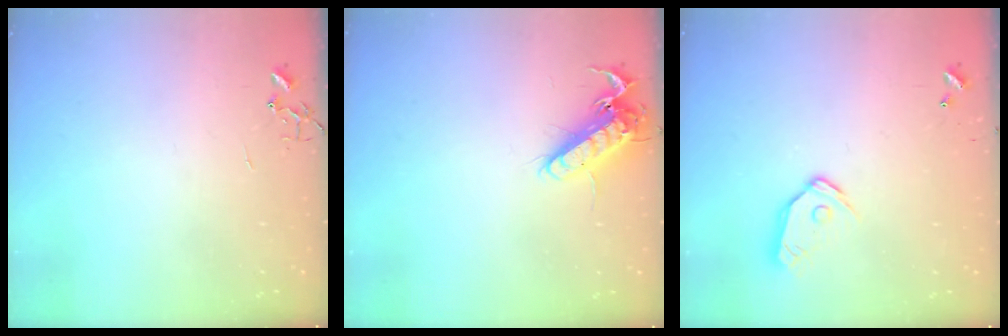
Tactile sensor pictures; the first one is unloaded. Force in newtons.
{"total": 13.8, "press": 13.7, "slide": 2.0}
{"total": 9.8, "press": 9.8, "slide": 0.9}